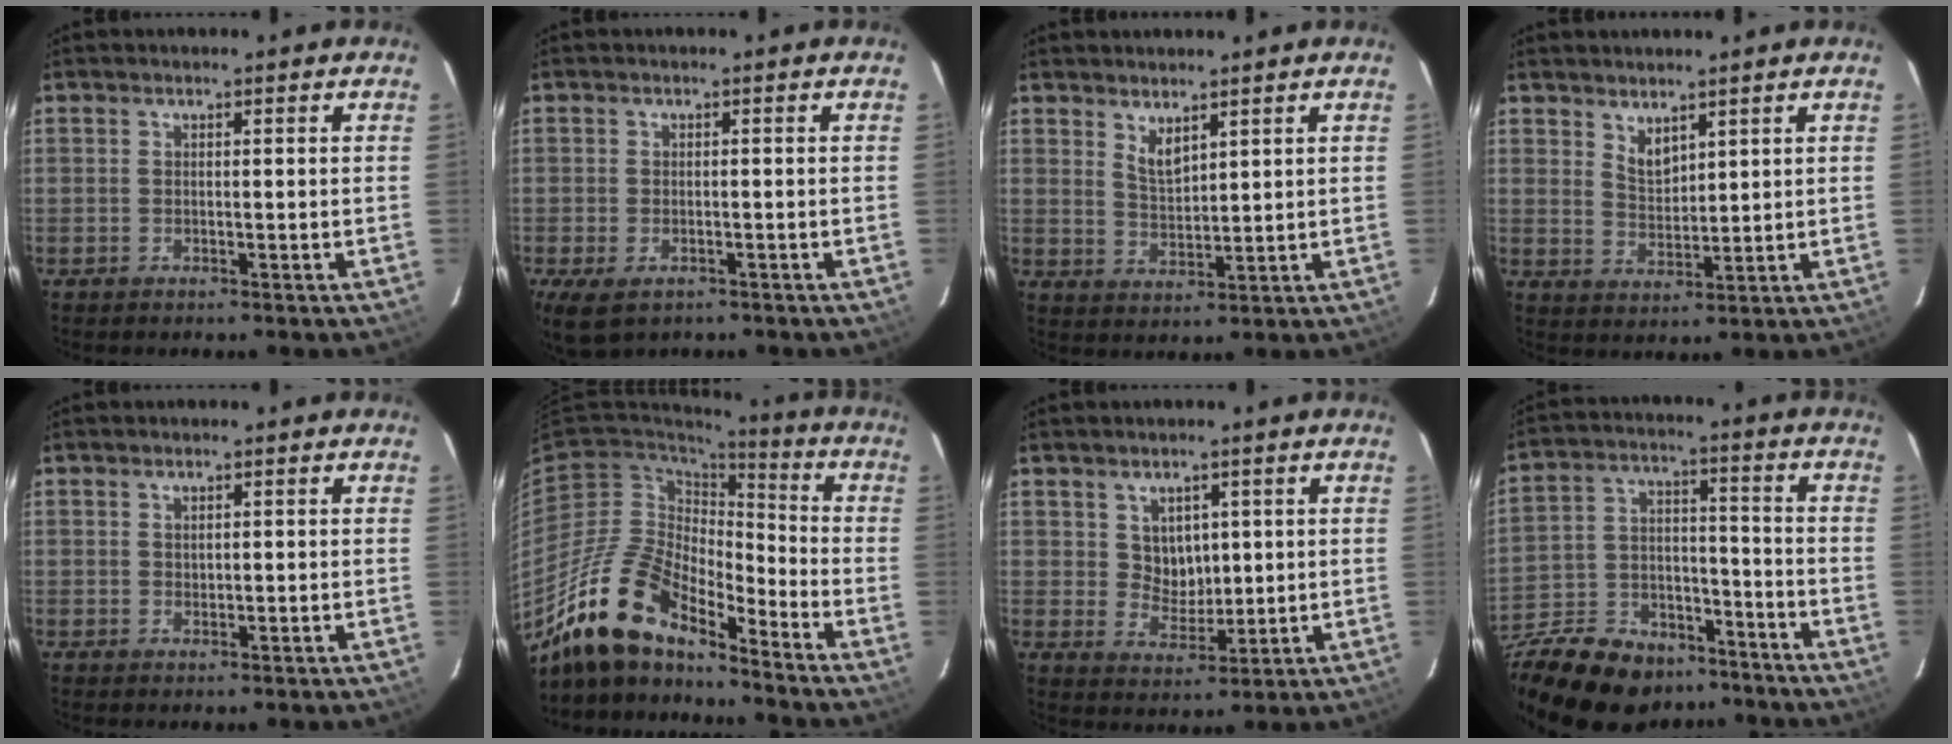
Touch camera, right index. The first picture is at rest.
{"total": 6.0, "force": [-3.3, 3.4, 3.7], "torque": [-0.082, -0.023, -0.056]}
{"total": 4.1, "force": [3.1, 1.4, 2.4], "torque": [-0.041, -0.005, 0.059]}
{"total": 4.2, "force": [3.3, 1.7, 2.0], "torque": [-0.030, -0.005, 0.063]}
{"total": 0.9, "force": [0.4, 0.7, 0.5], "torque": [-0.006, 0.004, 0.009]}
{"total": 17.0, "force": [-14.0, 5.0, 8.2], "torque": [-0.160, -0.012, -0.273]}
{"total": 5.4, "force": [1.7, 4.5, 2.3], "torque": [-0.035, 0.004, 0.041]}
{"total": 27.9, "force": [-21.1, 13.4, 12.4], "torque": [-0.286, 0.016, -0.321]}